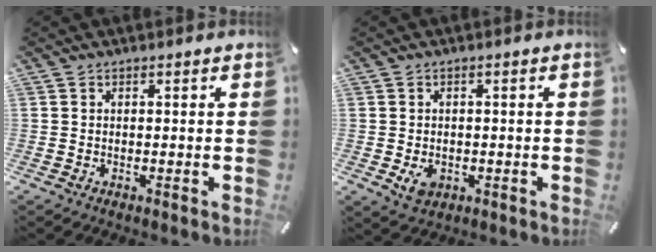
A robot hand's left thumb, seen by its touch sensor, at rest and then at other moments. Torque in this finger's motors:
{"motor_torque": [0.36, 0.60, 0.02, -0.05, -0.01]}